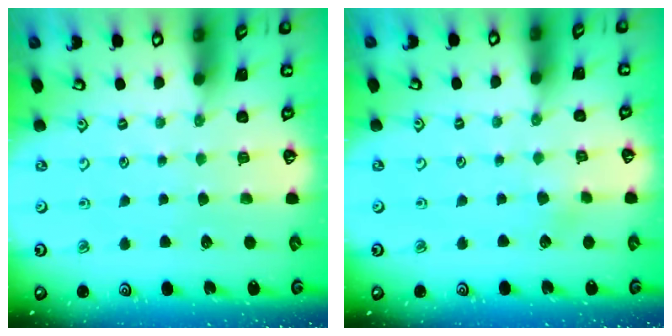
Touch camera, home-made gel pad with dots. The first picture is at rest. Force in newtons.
{"total": 2.9, "press": 2.9, "slide": 0.2}